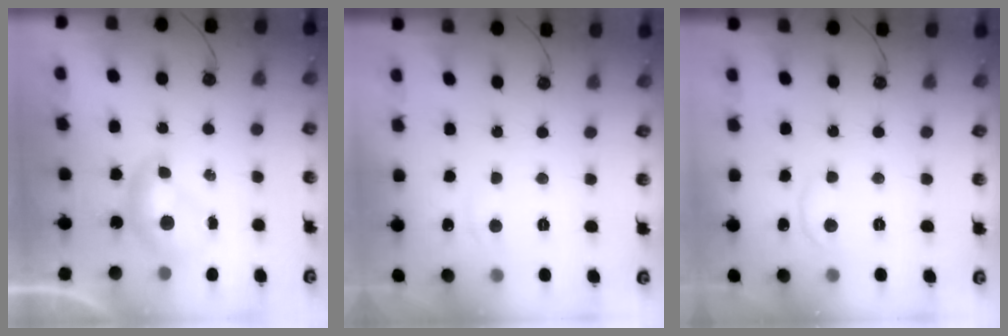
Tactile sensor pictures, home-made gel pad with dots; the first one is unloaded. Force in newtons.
{"total": 1.0, "press": 0.6, "slide": 0.8}
{"total": 3.0, "press": 2.9, "slide": 0.5}